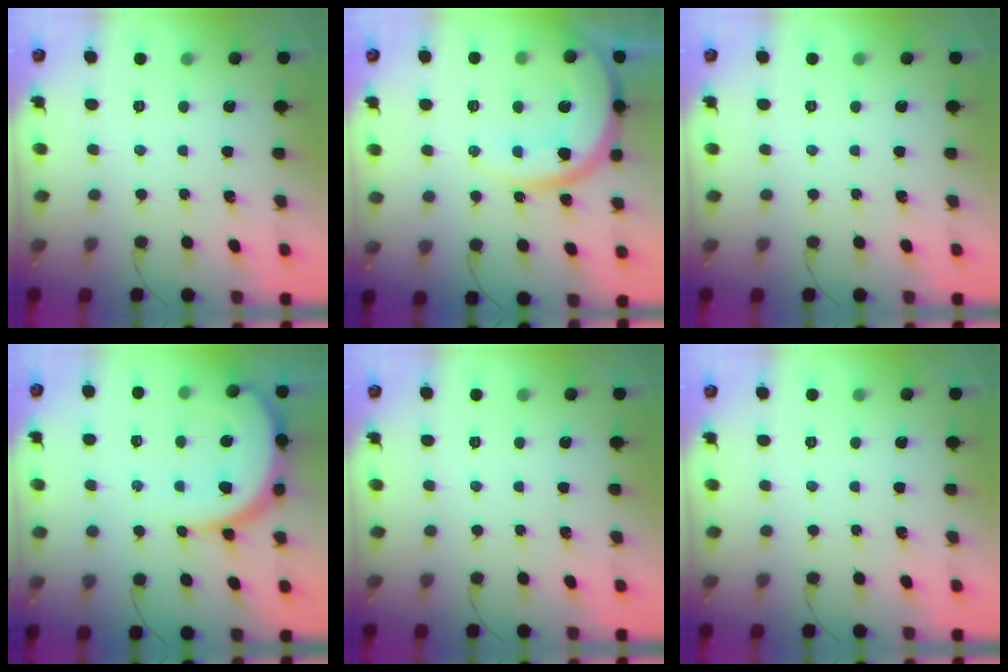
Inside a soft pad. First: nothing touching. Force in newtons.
{"total": 15.8, "press": 15.7, "slide": 2.0}
{"total": 0.0}
{"total": 12.1, "press": 12.1, "slide": 1.2}
{"total": 0.0}
{"total": 0.0}